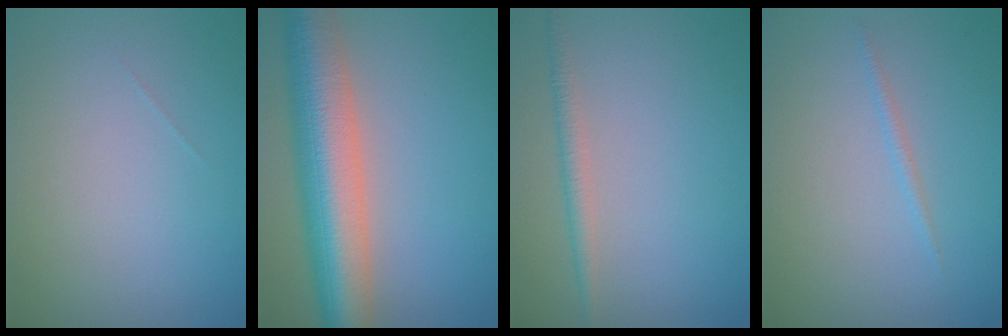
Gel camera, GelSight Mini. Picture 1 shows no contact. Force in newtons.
{"total": 9.8, "press": 9.8, "slide": 0.6}
{"total": 1.7, "press": 1.7, "slide": 0.1}
{"total": 0.8, "press": 0.8, "slide": 0.1}